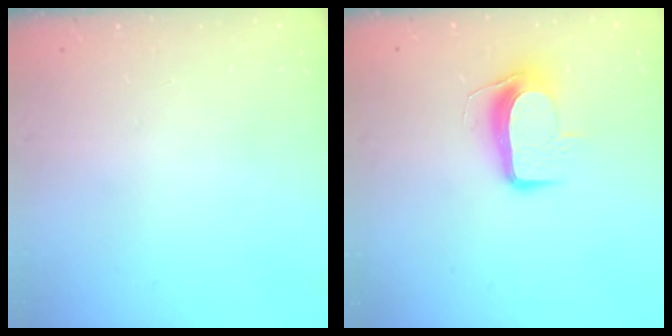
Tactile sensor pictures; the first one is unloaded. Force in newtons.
{"total": 9.2, "press": 9.1, "slide": 0.9}